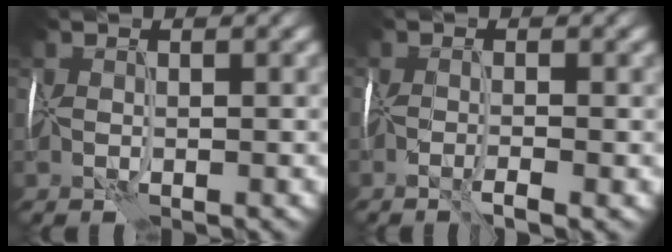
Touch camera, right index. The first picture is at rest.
{"total": 1.9, "force": [-1.3, 0.2, 1.4], "torque": [-0.035, -0.002, -0.033]}